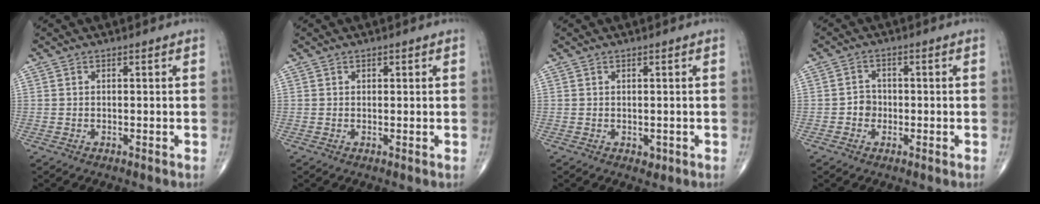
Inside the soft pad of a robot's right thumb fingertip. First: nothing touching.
{"total": 0.6, "force": [0.4, 0.4, 0.3], "torque": [0.002, -0.002, 0.004]}
{"total": 1.0, "force": [-0.1, 0.8, 0.6], "torque": [-0.007, -0.001, 0.002]}
{"total": 2.6, "force": [-0.7, 2.3, 0.9], "torque": [0.000, 0.008, -0.019]}